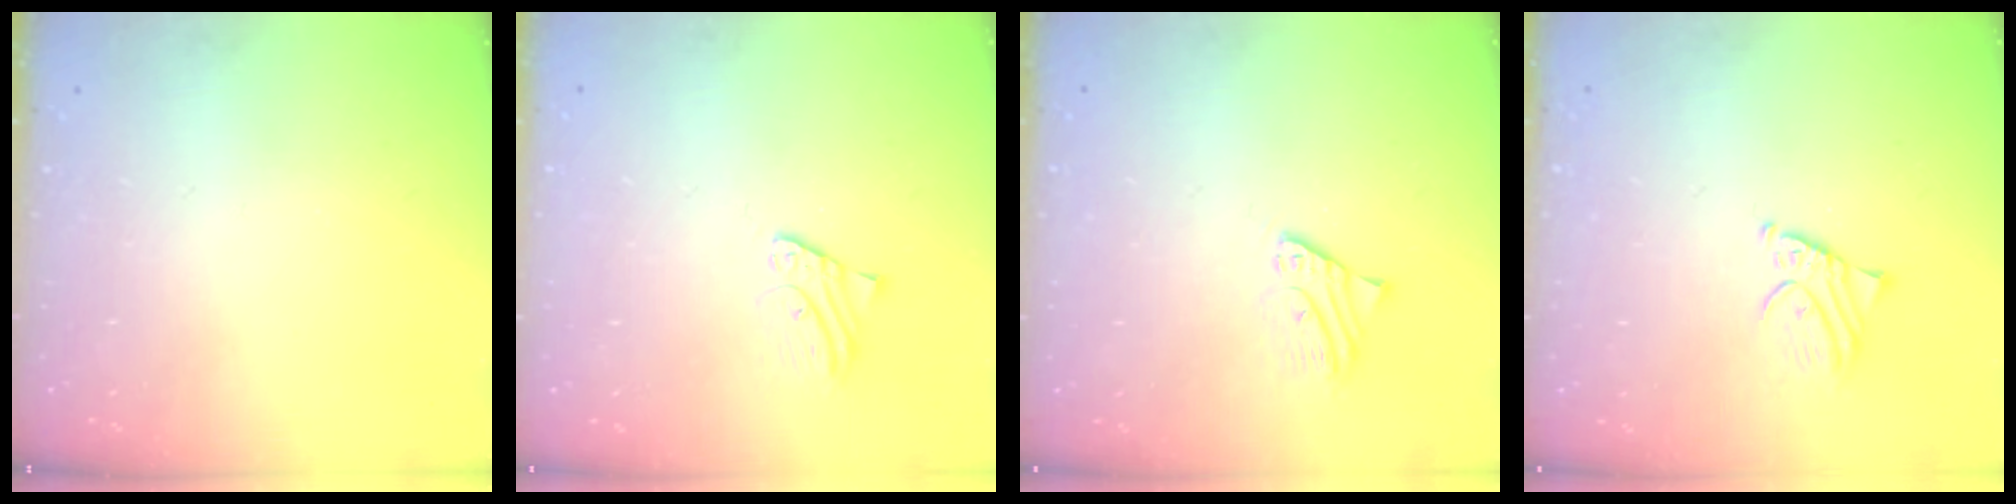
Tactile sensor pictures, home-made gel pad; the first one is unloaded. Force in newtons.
{"total": 2.6, "press": 2.6, "slide": 0.2}
{"total": 2.1, "press": 2.1, "slide": 0.1}
{"total": 2.2, "press": 2.2, "slide": 0.1}